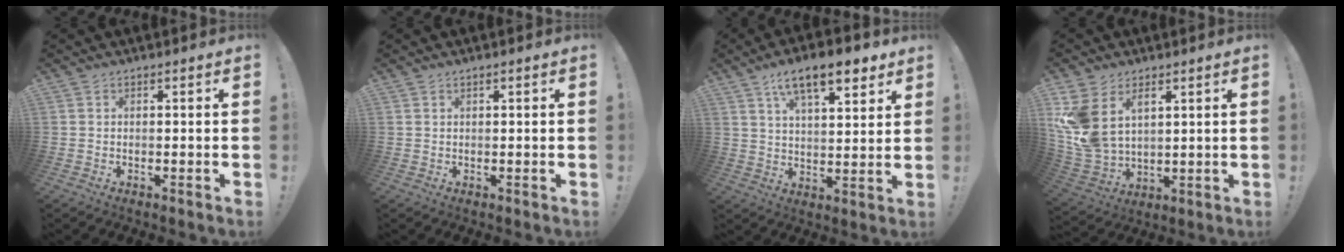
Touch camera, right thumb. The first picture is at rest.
{"total": 0.5, "force": [0.4, -0.1, 0.4], "torque": [-0.013, 0.002, 0.007]}
{"total": 13.5, "force": [8.0, 5.0, 9.6], "torque": [-0.154, -0.033, 0.136]}
{"total": 12.2, "force": [5.3, 8.3, 7.2], "torque": [-0.154, -0.029, 0.106]}